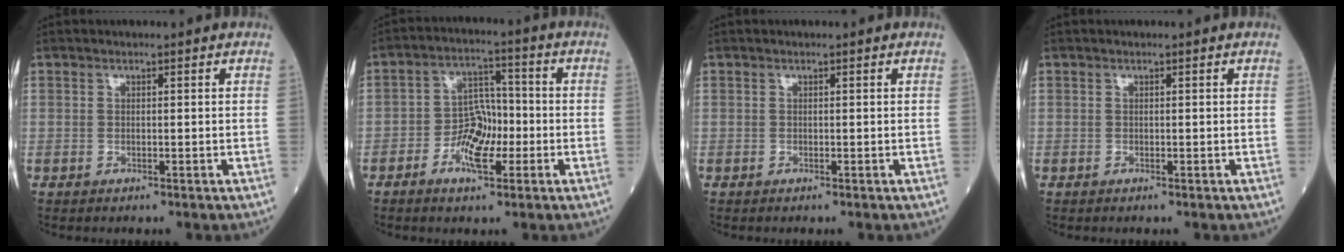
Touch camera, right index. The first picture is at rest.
{"total": 6.8, "force": [-2.7, 3.5, 5.1], "torque": [-0.093, 0.013, -0.049]}
{"total": 0.0}
{"total": 0.0}